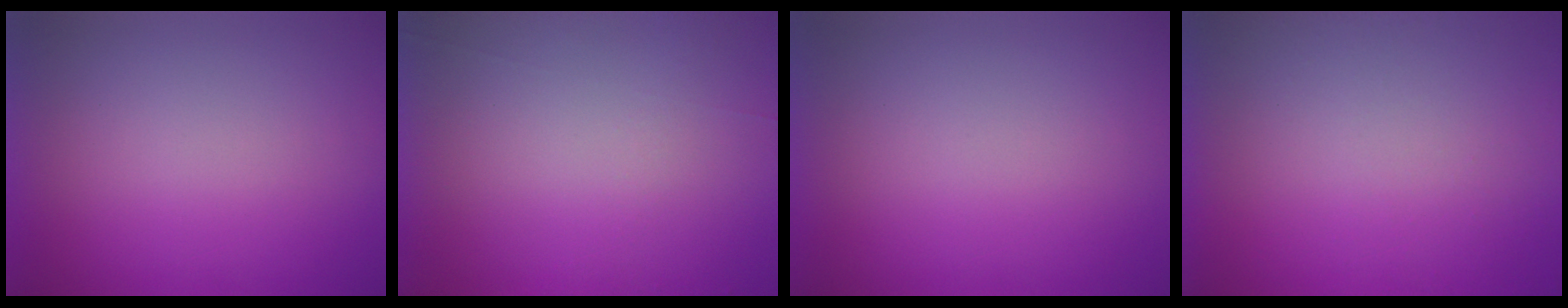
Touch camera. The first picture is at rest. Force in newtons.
{"total": 4.5}
{"total": 0.0}
{"total": 1.2}